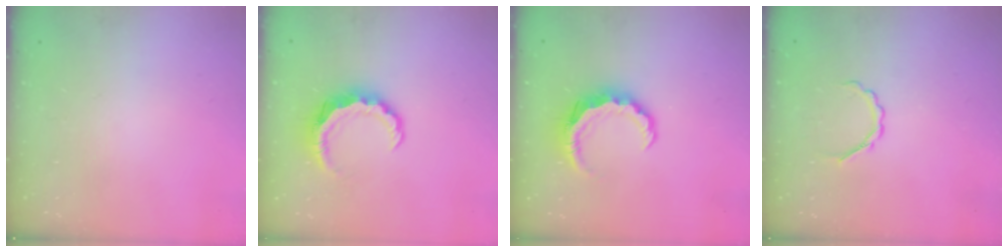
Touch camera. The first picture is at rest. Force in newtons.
{"total": 8.2, "press": 8.2, "slide": 1.1}
{"total": 7.9, "press": 7.8, "slide": 1.1}
{"total": 3.0, "press": 2.8, "slide": 0.9}